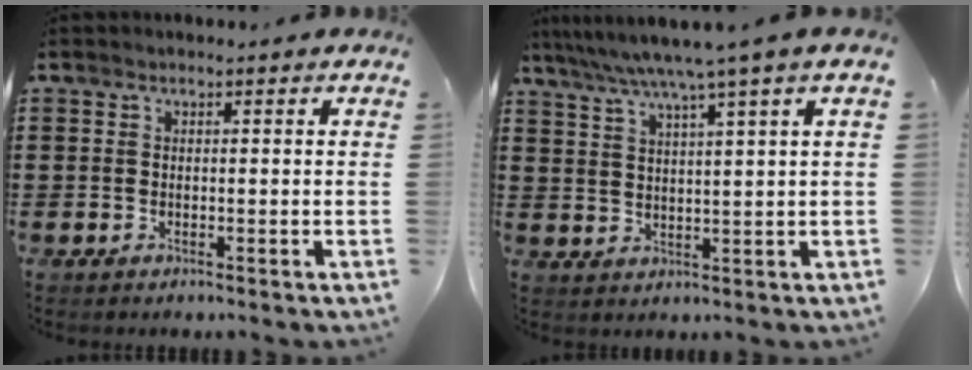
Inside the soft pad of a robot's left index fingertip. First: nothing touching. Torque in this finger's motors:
{"motor_torque": [2.14, 0.00, 0.93, 0.21]}